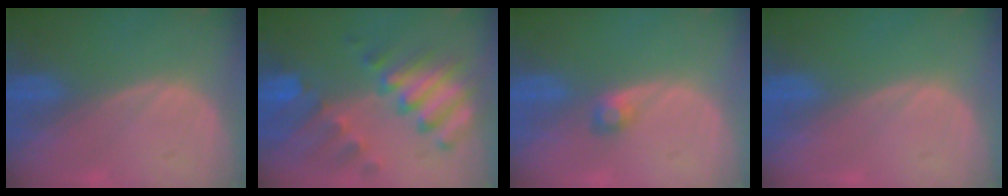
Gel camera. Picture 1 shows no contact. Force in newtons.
{"total": 10.4, "press": 9.0, "slide": 5.2}
{"total": 1.8, "press": 1.7, "slide": 0.3}
{"total": 0.0}